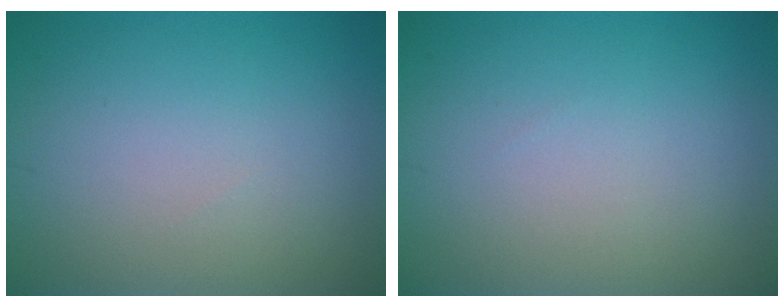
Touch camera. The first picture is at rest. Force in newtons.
{"total": 0.0}